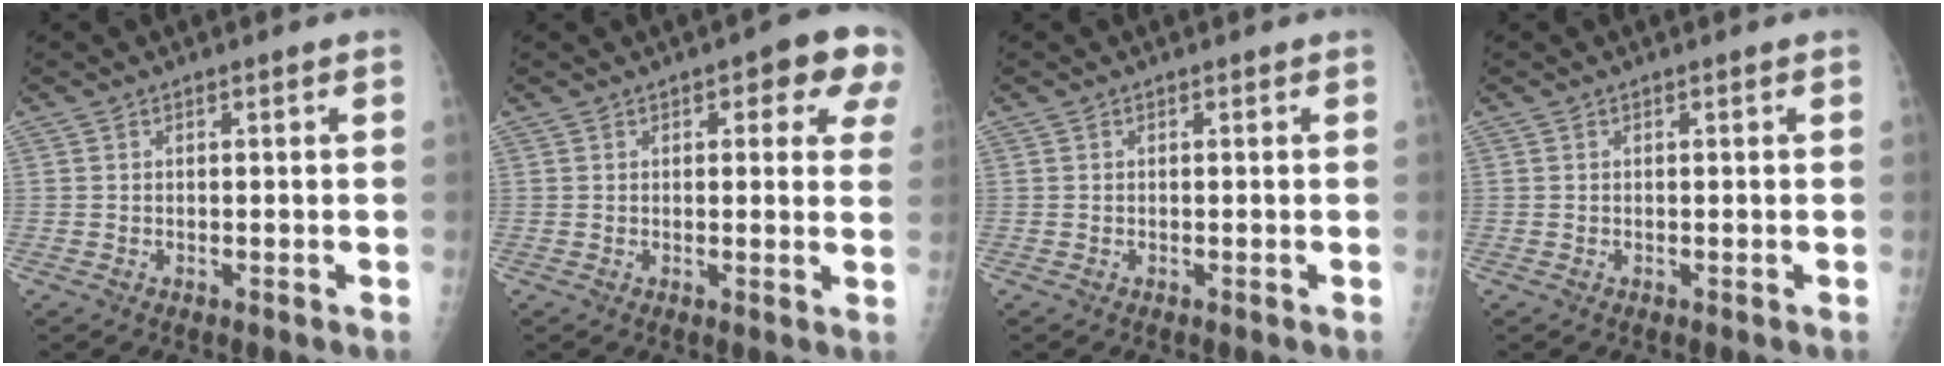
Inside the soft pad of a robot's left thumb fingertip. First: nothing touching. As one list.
[{"total": 8.3, "force": [3.8, 3.2, 6.6], "torque": [-0.043, -0.007, 0.036]}, {"total": 0.0}, {"total": 0.0}]